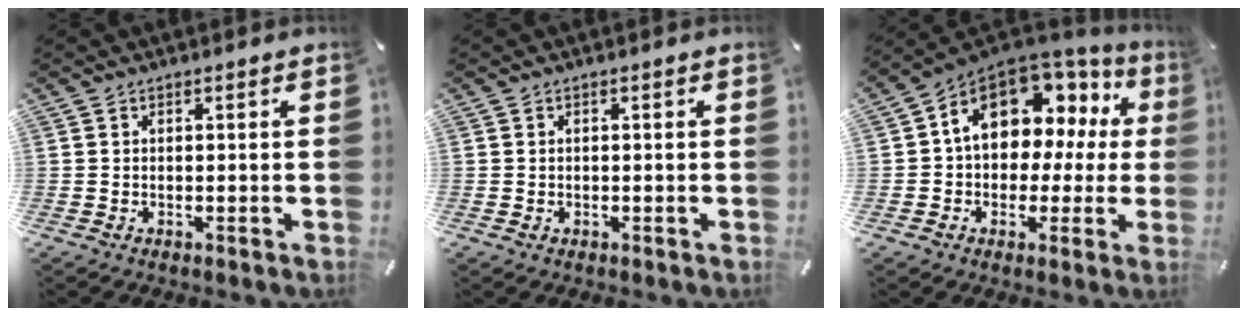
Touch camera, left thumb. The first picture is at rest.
{"total": 0.6, "force": [-0.1, 0.5, 0.3], "torque": [-0.007, 0.003, -0.002]}
{"total": 13.6, "force": [5.3, 9.5, 8.0], "torque": [-0.130, -0.032, 0.096]}